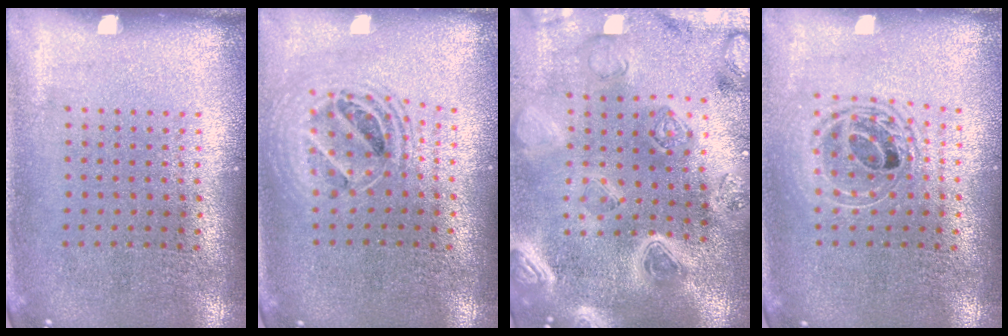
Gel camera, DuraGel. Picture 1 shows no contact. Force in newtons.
{"total": 1.8, "press": 1.5, "slide": 1.0}
{"total": 4.6, "press": 4.0, "slide": 2.3}
{"total": 1.7, "press": 1.4, "slide": 0.9}